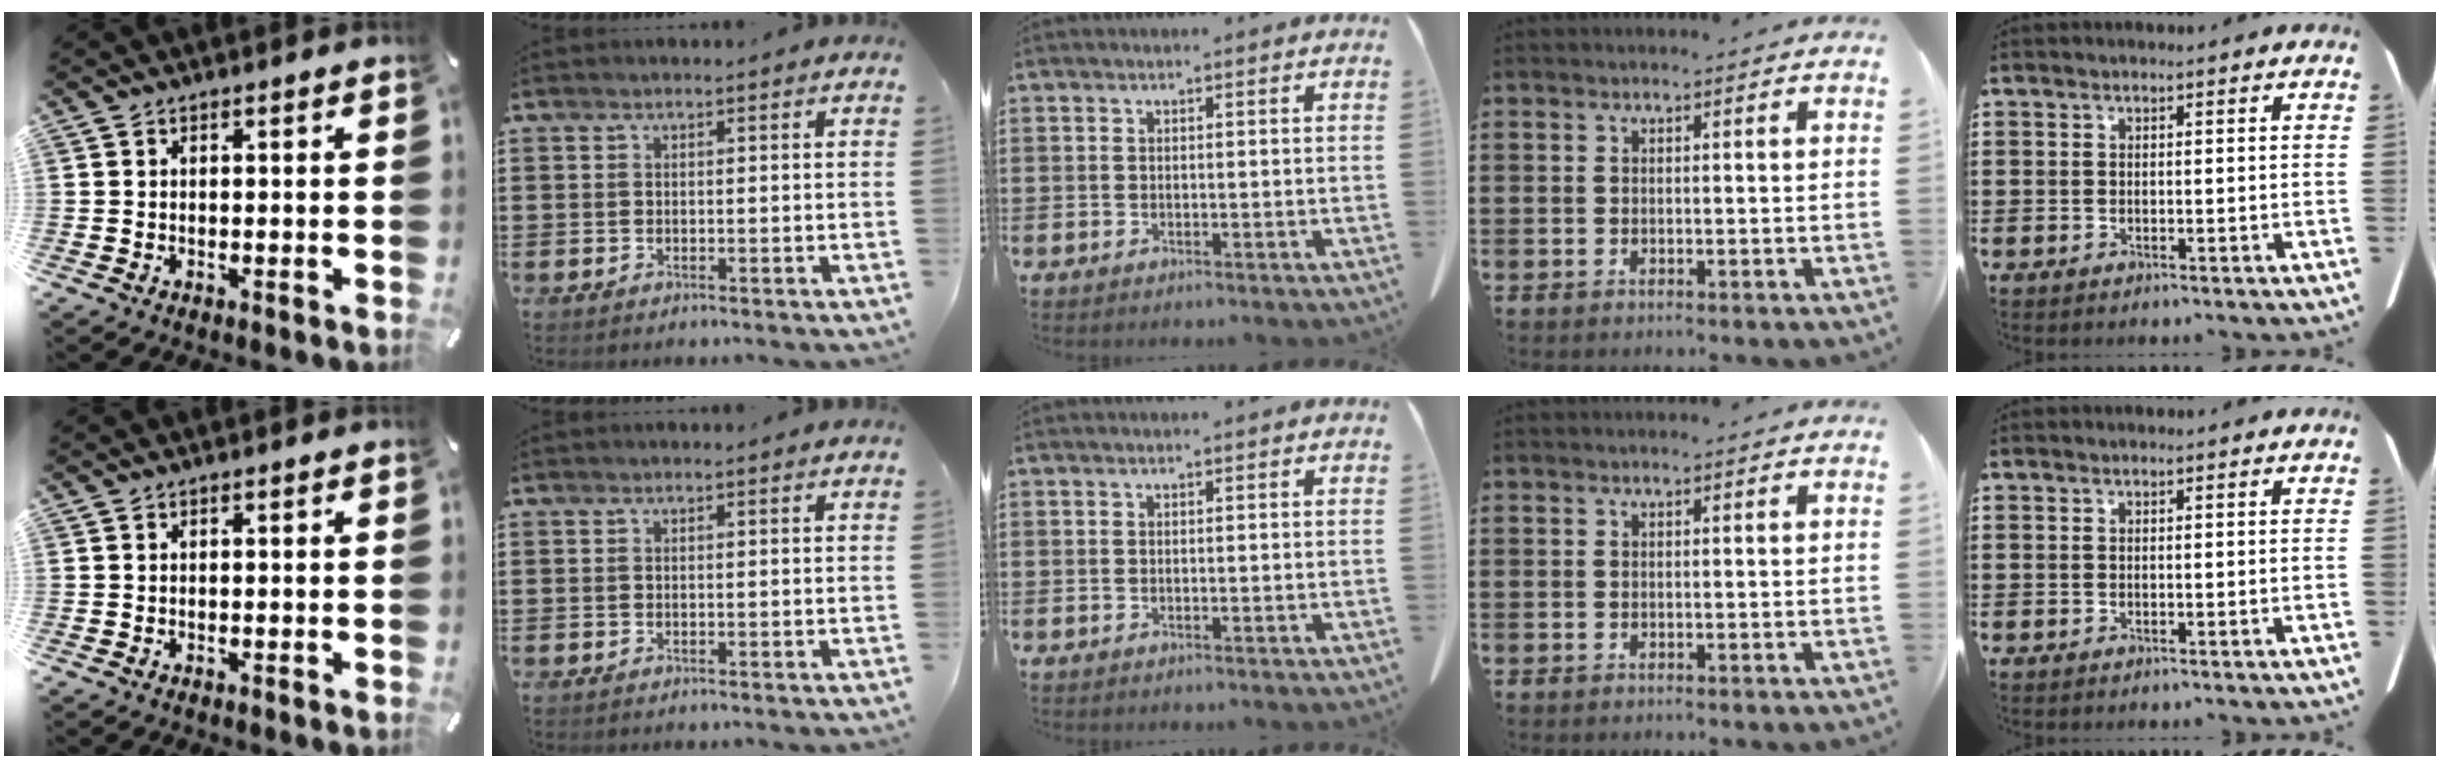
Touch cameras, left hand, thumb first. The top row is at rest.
{}